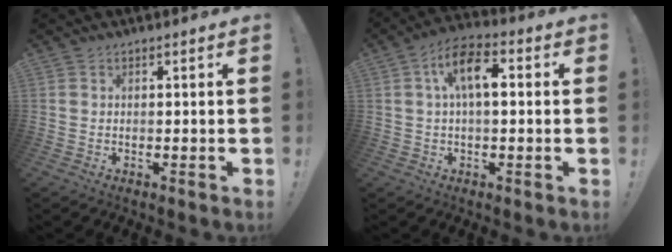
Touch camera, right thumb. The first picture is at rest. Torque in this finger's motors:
{"motor_torque": [0.79, 1.09, 1.23, 0.17, 0.04]}